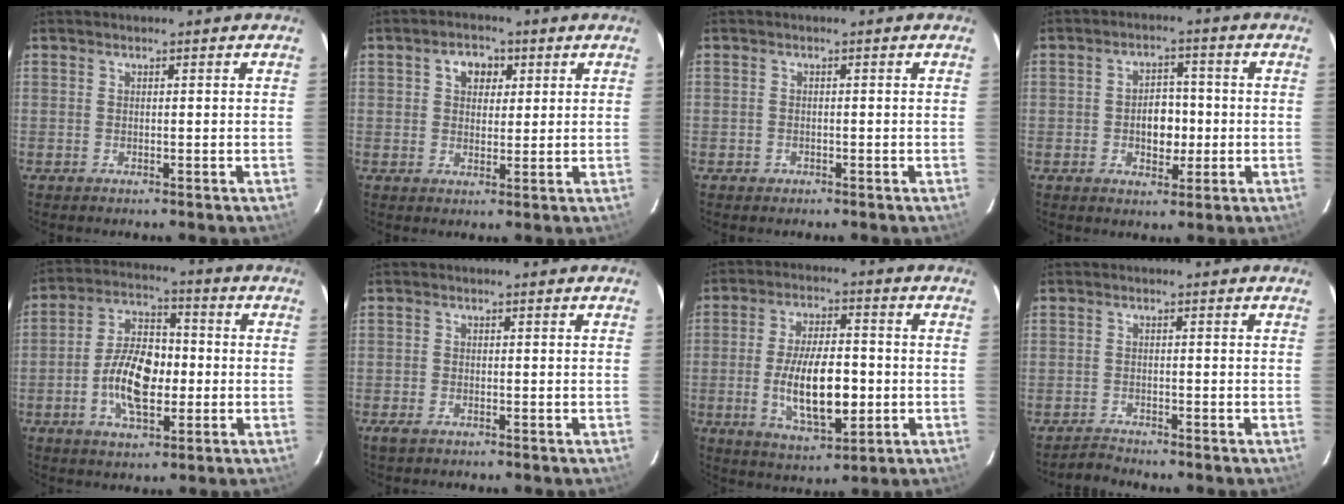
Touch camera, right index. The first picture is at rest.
{"total": 4.7, "force": [1.7, 3.6, 2.5], "torque": [-0.035, 0.015, 0.029]}
{"total": 1.3, "force": [-0.7, 1.0, 0.1], "torque": [-0.003, 0.002, -0.009]}
{"total": 5.9, "force": [-0.8, 4.2, 4.1], "torque": [-0.071, 0.009, -0.005]}
{"total": 12.2, "force": [-2.4, 6.6, 10.0], "torque": [-0.195, 0.012, -0.043]}
{"total": 2.0, "force": [-1.4, 1.0, 1.0], "torque": [-0.023, -0.005, -0.028]}
{"total": 13.5, "force": [-2.3, 5.3, 12.2], "torque": [-0.229, -0.009, -0.031]}
{"total": 1.9, "force": [-1.8, 0.3, -0.5], "torque": [0.003, 0.004, -0.038]}